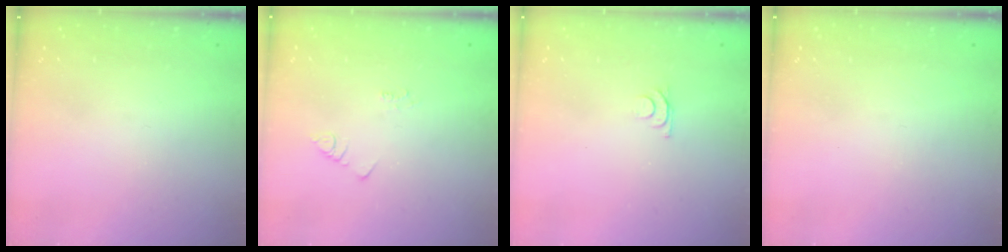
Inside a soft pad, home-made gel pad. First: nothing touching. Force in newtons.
{"total": 2.2, "press": 2.1, "slide": 0.4}
{"total": 4.2, "press": 4.1, "slide": 0.5}
{"total": 0.0}